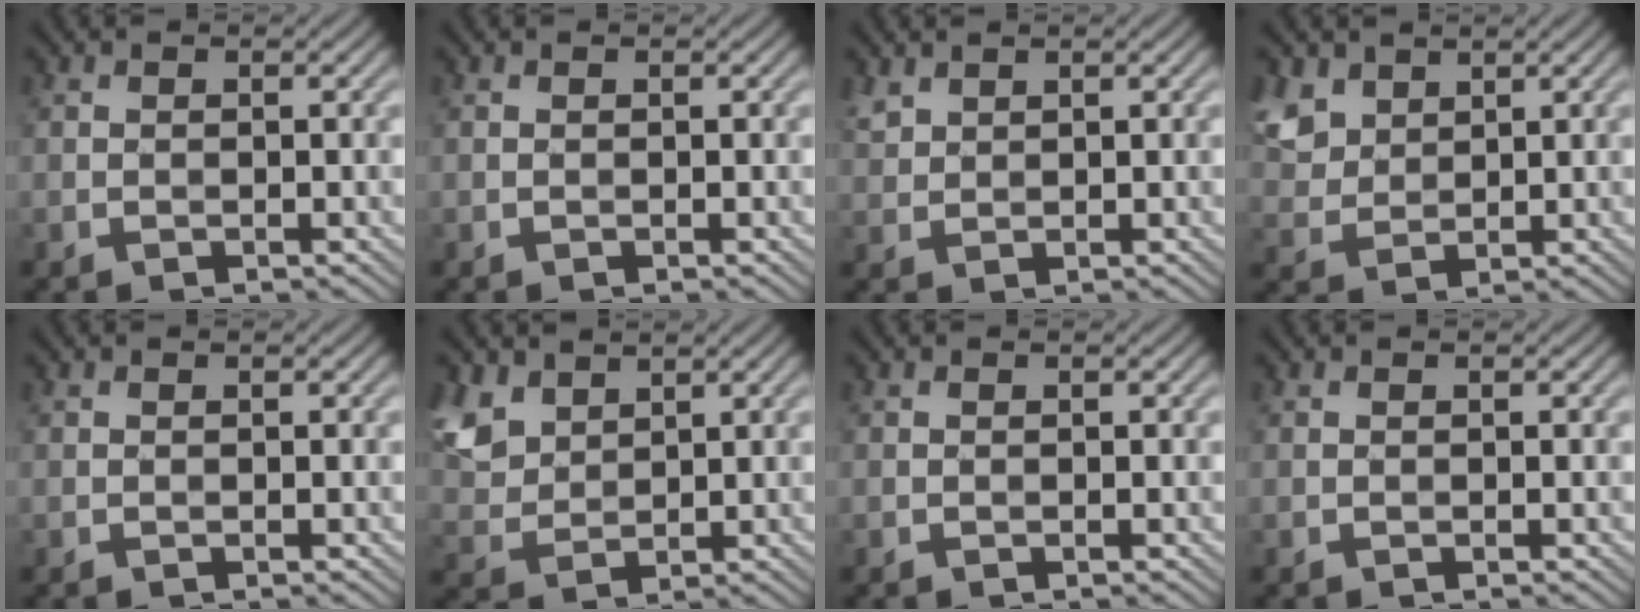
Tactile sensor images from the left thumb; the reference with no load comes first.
{"total": 0.0}
{"total": 1.7, "force": [1.4, 0.8, 0.6], "torque": [-0.020, 0.002, 0.035]}
{"total": 5.1, "force": [3.0, 3.4, 2.4], "torque": [-0.073, 0.003, 0.065]}
{"total": 0.0}
{"total": 6.0, "force": [3.5, 3.8, 3.0], "torque": [-0.092, 0.002, 0.077]}
{"total": 0.0}
{"total": 0.0}